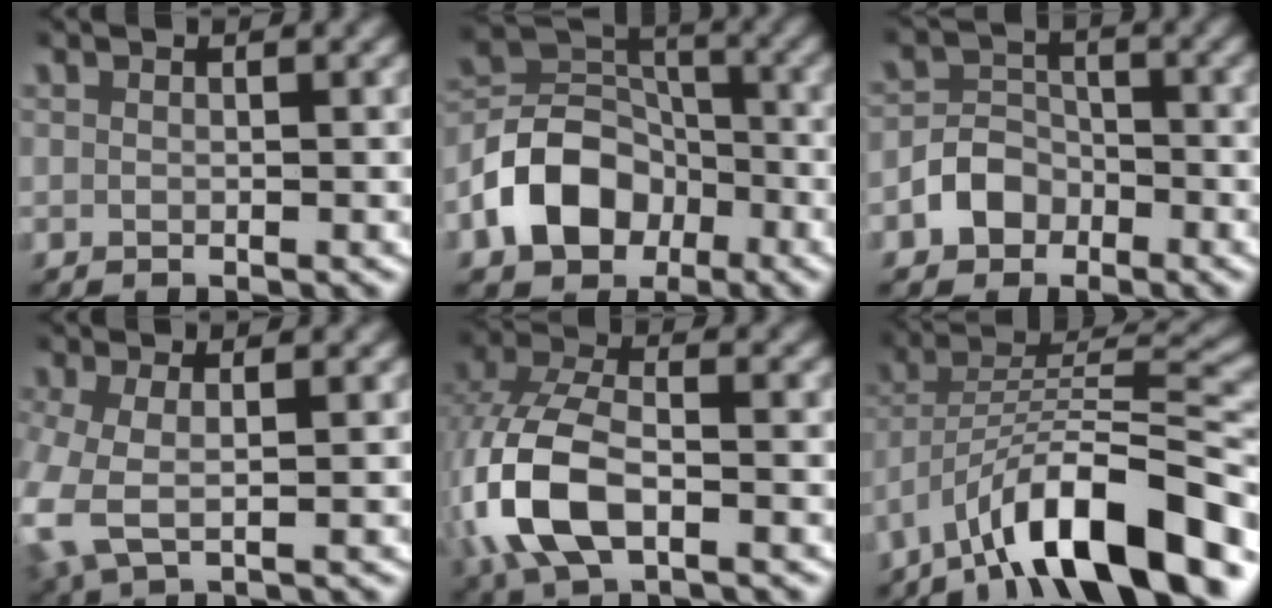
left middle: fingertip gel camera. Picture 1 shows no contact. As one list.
[{"total": 8.3, "force": [-2.9, 6.6, 4.0], "torque": [-0.066, -0.008, -0.054]}, {"total": 3.6, "force": [-1.8, 3.0, 1.0], "torque": [-0.019, 0.000, -0.038]}, {"total": 5.4, "force": [-0.5, 3.8, 3.8], "torque": [-0.122, -0.020, 0.001]}, {"total": 7.5, "force": [-1.0, 4.4, 6.0], "torque": [-0.160, -0.017, -0.011]}, {"total": 9.8, "force": [-5.2, 3.9, 7.3], "torque": [-0.126, -0.006, -0.070]}]